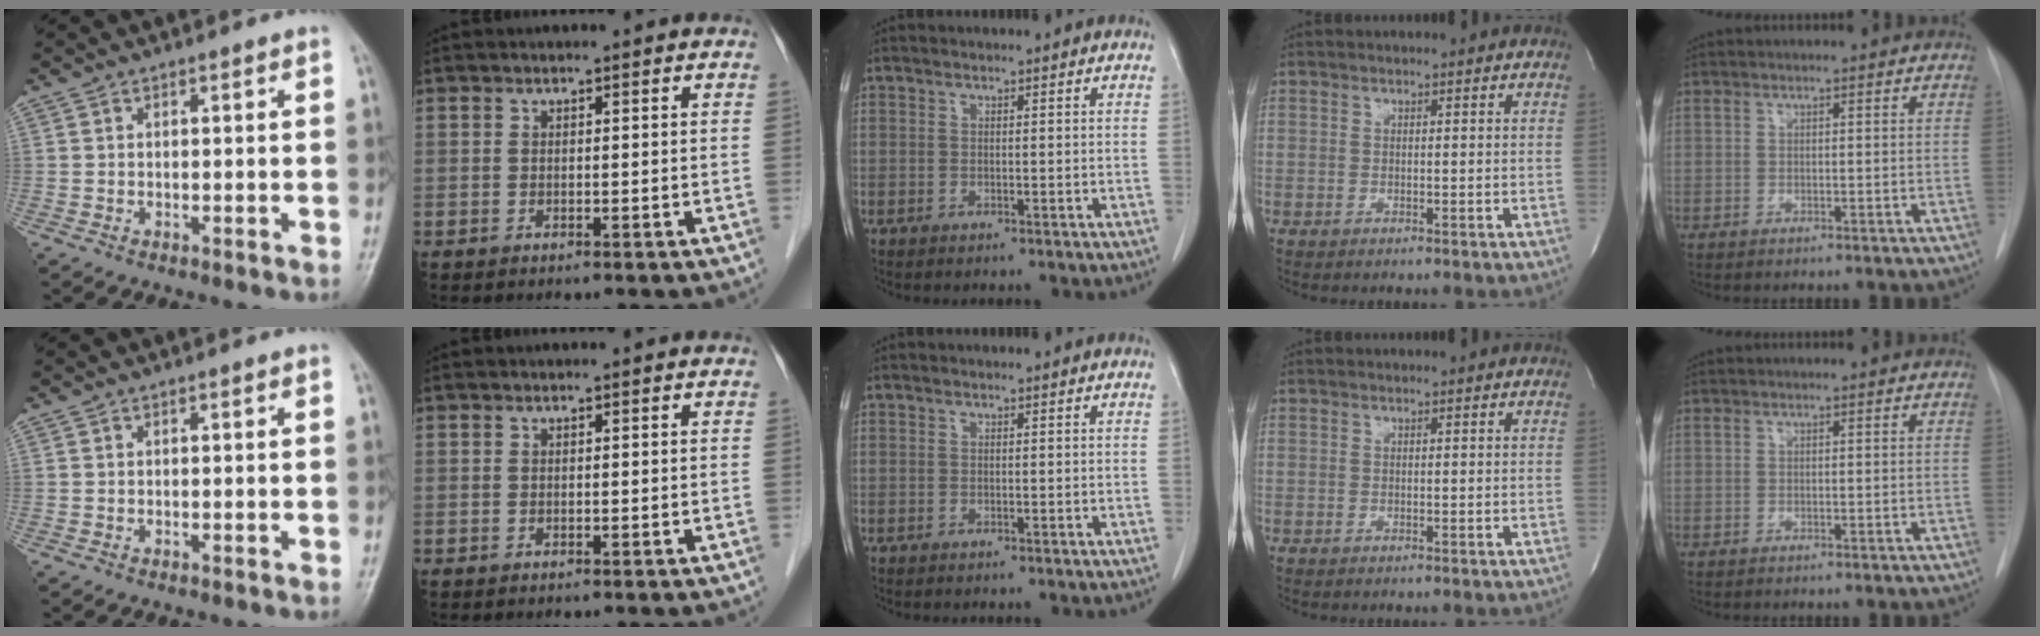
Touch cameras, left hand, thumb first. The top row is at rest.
{}